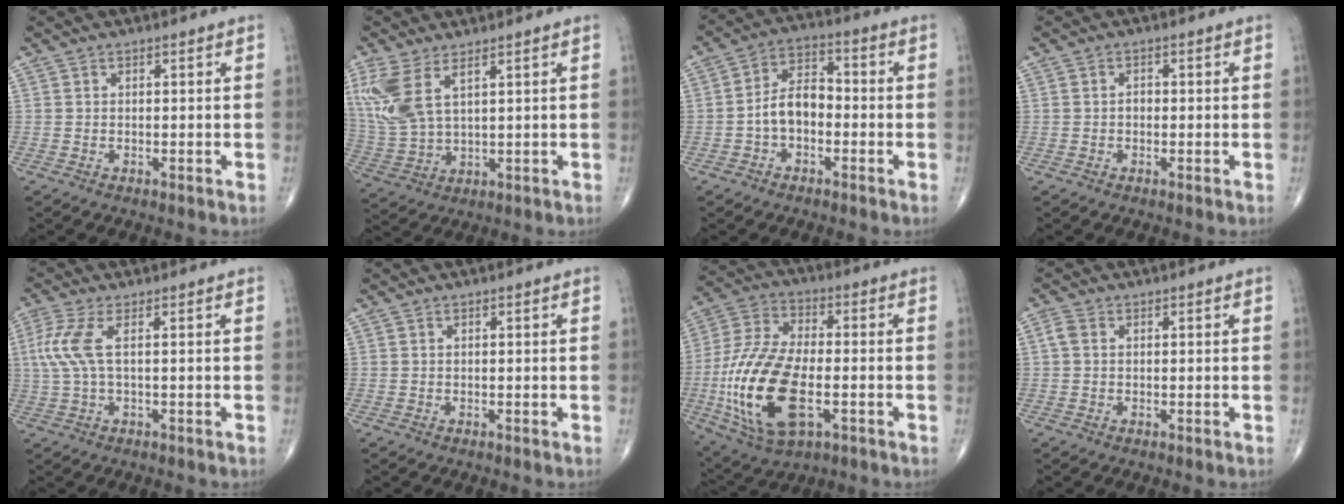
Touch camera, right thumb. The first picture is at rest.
{"total": 10.8, "force": [5.1, 4.6, 8.4], "torque": [-0.209, -0.013, 0.117]}
{"total": 7.6, "force": [-1.8, 4.8, 5.6], "torque": [-0.083, 0.037, -0.045]}
{"total": 1.0, "force": [-0.3, 0.8, 0.6], "torque": [0.001, 0.004, -0.009]}
{"total": 6.1, "force": [1.1, 1.8, 5.7], "torque": [-0.174, 0.012, 0.022]}
{"total": 0.0}
{"total": 21.4, "force": [-4.7, 10.6, 18.0], "torque": [-0.381, 0.007, -0.078]}
{"total": 1.9, "force": [0.3, 1.4, 1.2], "torque": [-0.026, 0.009, 0.005]}